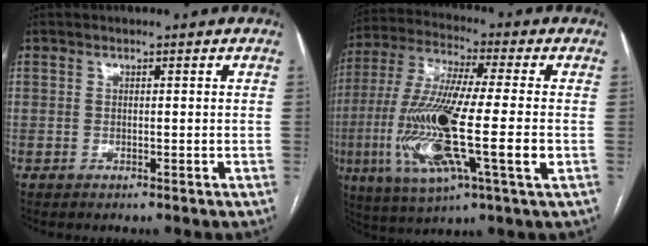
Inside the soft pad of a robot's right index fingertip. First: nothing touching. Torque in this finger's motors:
{"motor_torque": [2.14, 0.00, 1.05, 0.21]}